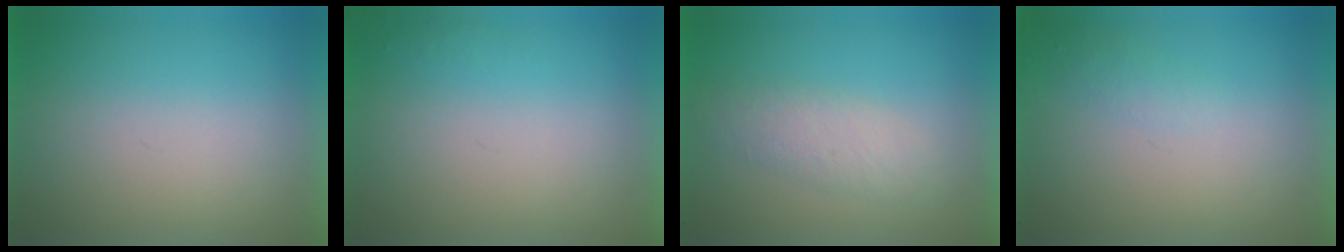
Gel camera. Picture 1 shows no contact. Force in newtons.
{"total": 1.0}
{"total": 1.8}
{"total": 1.1}